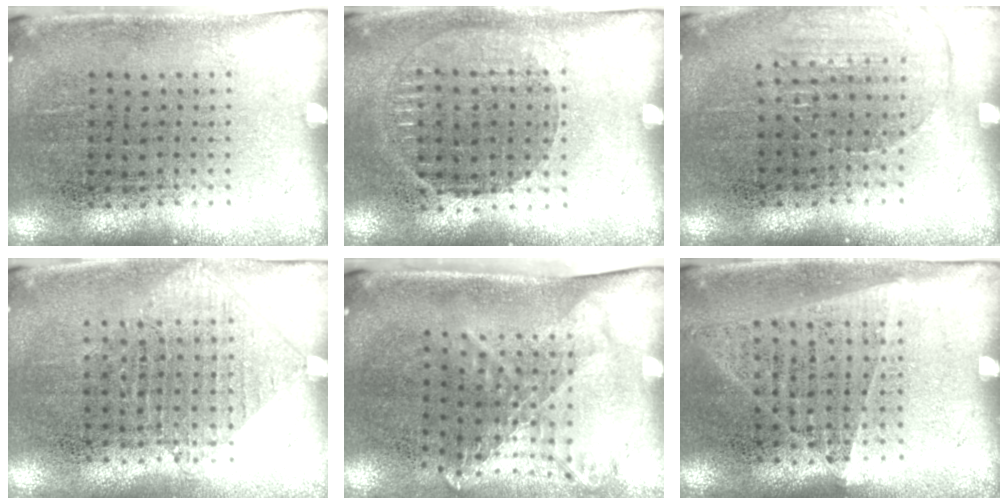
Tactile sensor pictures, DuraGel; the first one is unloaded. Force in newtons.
{"total": 0.9, "press": 0.9, "slide": 0.2}
{"total": 1.2, "press": 1.2, "slide": 0.2}
{"total": 0.9, "press": 0.9, "slide": 0.3}
{"total": 1.9, "press": 1.4, "slide": 1.3}
{"total": 1.0, "press": 1.0, "slide": 0.1}